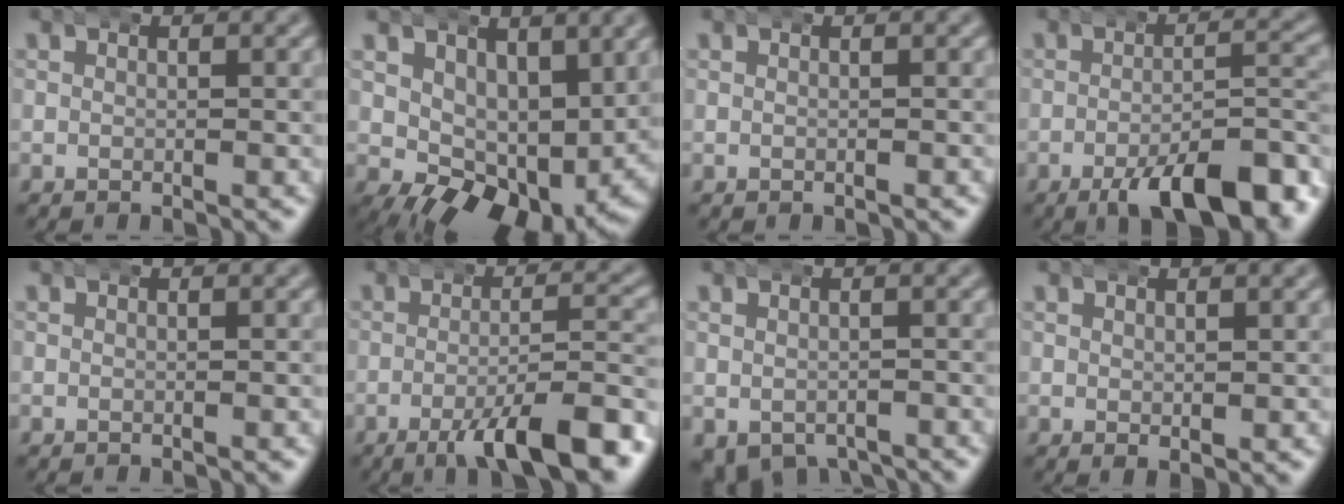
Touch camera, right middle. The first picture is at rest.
{"total": 7.5, "force": [-1.3, 4.3, 6.0], "torque": [-0.101, -0.056, 0.006]}
{"total": 0.0}
{"total": 8.7, "force": [-5.1, 2.6, 6.5], "torque": [-0.084, -0.012, -0.076]}
{"total": 0.0}
{"total": 7.6, "force": [-4.2, 1.6, 6.1], "torque": [-0.092, -0.012, -0.062]}
{"total": 4.2, "force": [-3.2, 2.2, 1.6], "torque": [-0.026, -0.020, -0.038]}
{"total": 1.3, "force": [0.8, 0.3, 1.0], "torque": [-0.010, -0.005, 0.018]}